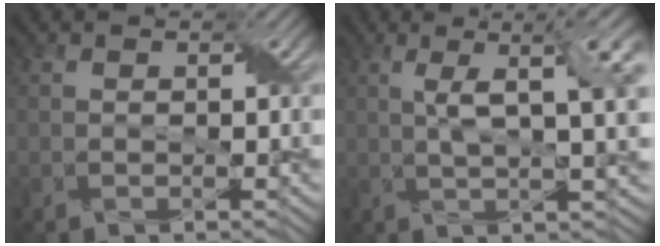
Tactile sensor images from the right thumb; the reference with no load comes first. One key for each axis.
{"total": 8.2, "fx": 1.9, "fy": 1.8, "fz": 7.7, "tx": -0.129, "ty": 0.011, "tz": 0.036}